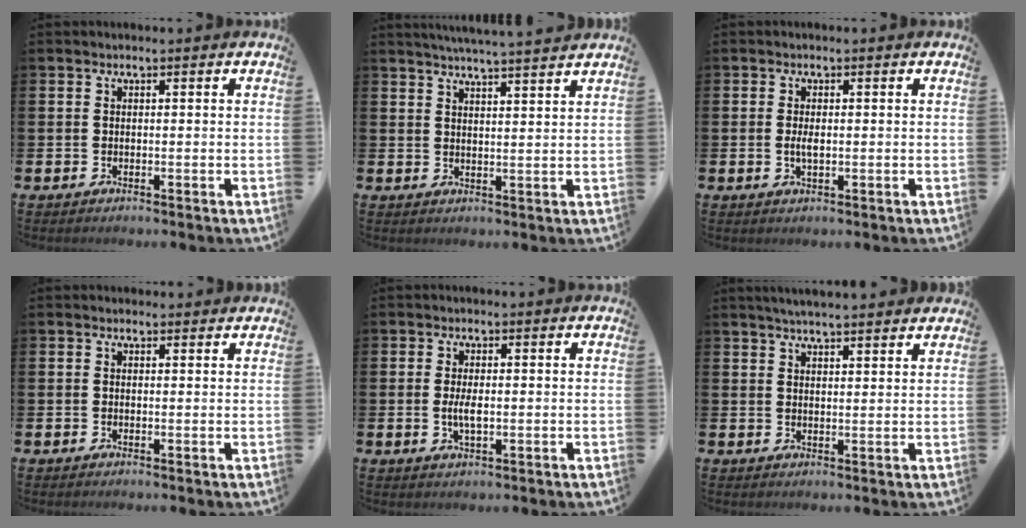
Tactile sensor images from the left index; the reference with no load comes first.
{"total": 4.7, "force": [4.6, -0.9, 0.7], "torque": [-0.023, -0.023, 0.082]}
{"total": 1.9, "force": [0.0, 0.8, 1.7], "torque": [-0.031, 0.001, -0.001]}
{"total": 0.6, "force": [0.5, 0.4, 0.1], "torque": [0.007, 0.002, 0.006]}
{"total": 2.8, "force": [0.0, 1.1, 2.5], "torque": [-0.046, 0.001, -0.002]}
{"total": 3.6, "force": [3.5, 0.0, 0.8], "torque": [-0.021, -0.012, 0.064]}